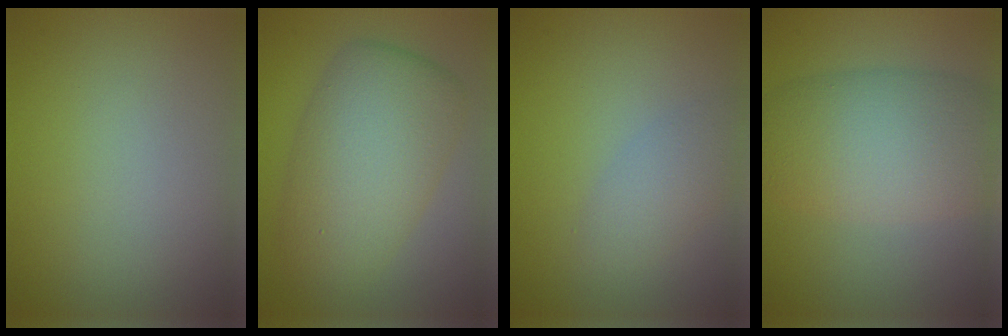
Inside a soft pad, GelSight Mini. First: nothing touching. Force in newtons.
{"total": 7.7, "press": 7.7, "slide": 0.1}
{"total": 2.4, "press": 2.4, "slide": 0.2}
{"total": 8.4, "press": 8.4, "slide": 0.4}